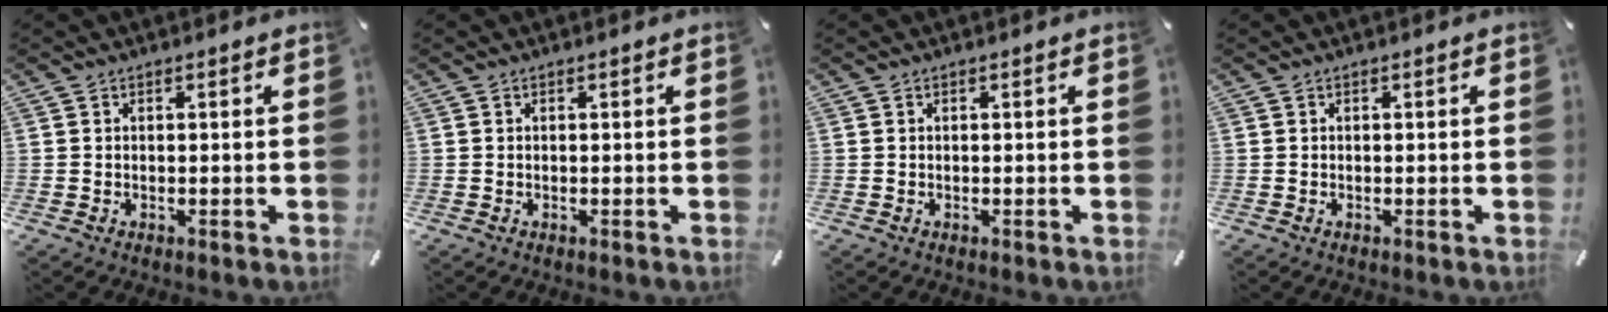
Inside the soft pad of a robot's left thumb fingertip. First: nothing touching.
{"total": 0.0}
{"total": 0.0}
{"total": 0.0}